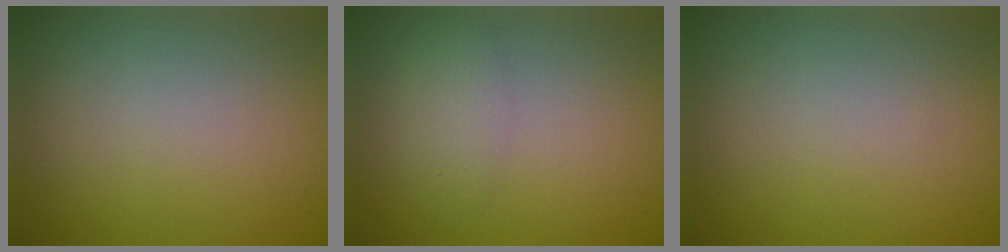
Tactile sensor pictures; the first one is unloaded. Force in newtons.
{"total": 2.2, "press": 2.2, "slide": 0.1}
{"total": 0.0}